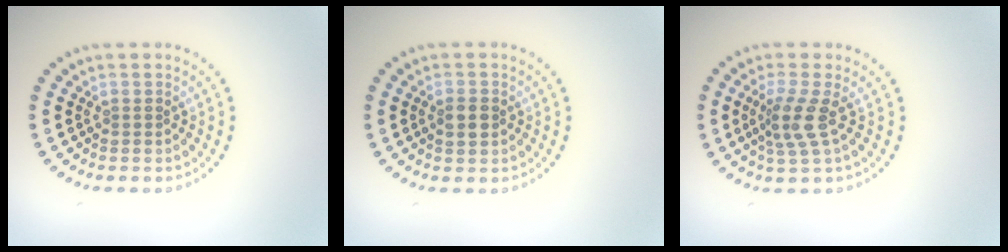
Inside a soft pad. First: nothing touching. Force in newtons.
{"total": 1.7, "press": 1.7, "slide": 0.1}
{"total": 2.9, "press": 2.2, "slide": 1.8}